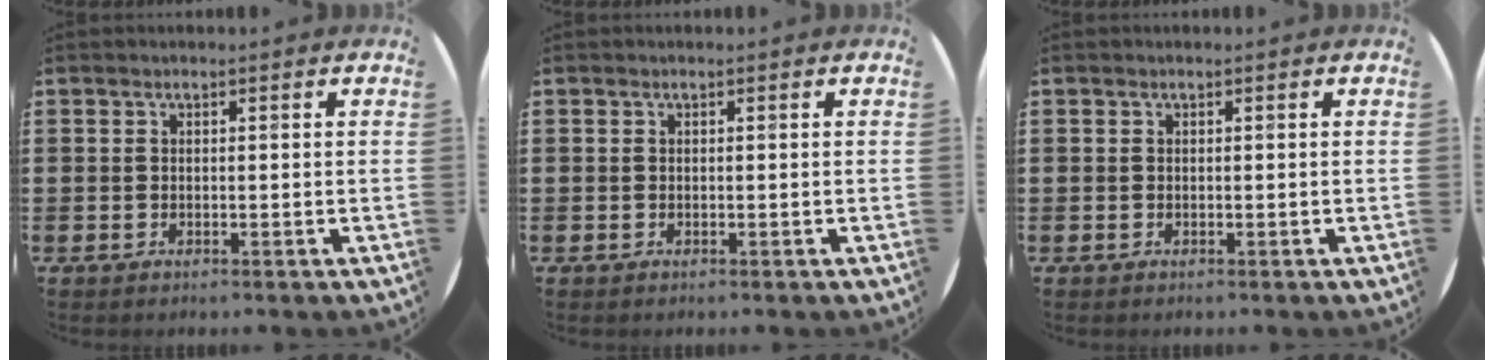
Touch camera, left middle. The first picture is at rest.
{"total": 0.0}
{"total": 0.0}